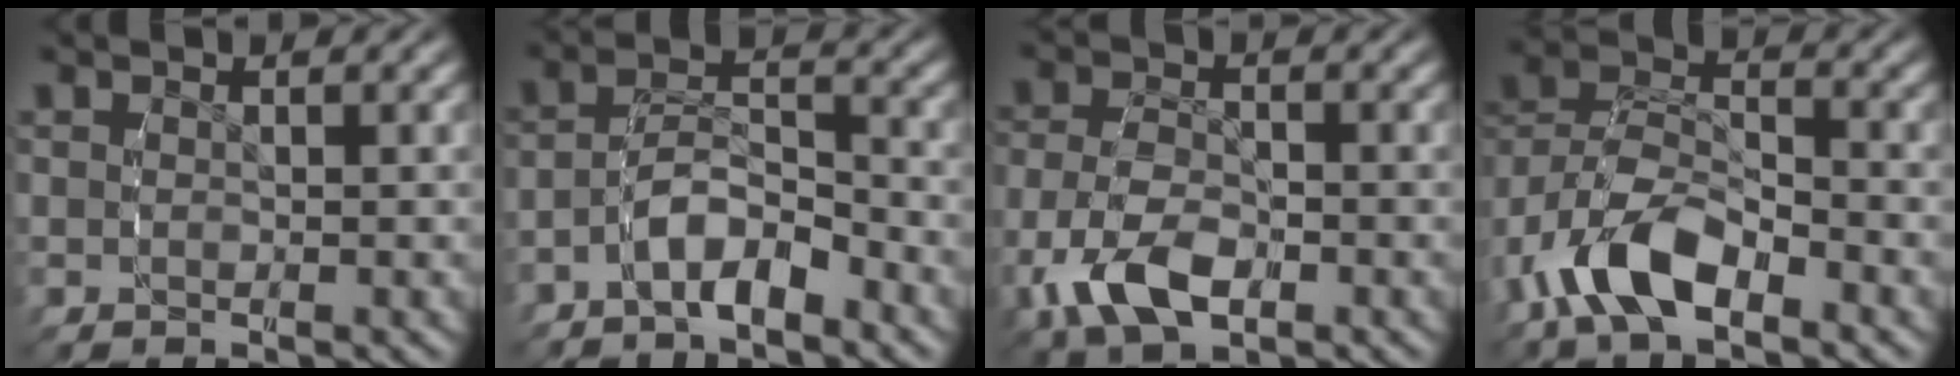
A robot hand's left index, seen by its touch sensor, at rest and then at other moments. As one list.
[{"total": 4.0, "force": [-3.0, 1.7, 2.0], "torque": [-0.028, 0.000, -0.058]}, {"total": 5.7, "force": [-2.4, 3.5, 3.8], "torque": [-0.083, -0.016, -0.036]}, {"total": 5.3, "force": [-2.6, 3.4, 3.1], "torque": [-0.074, -0.010, -0.048]}]